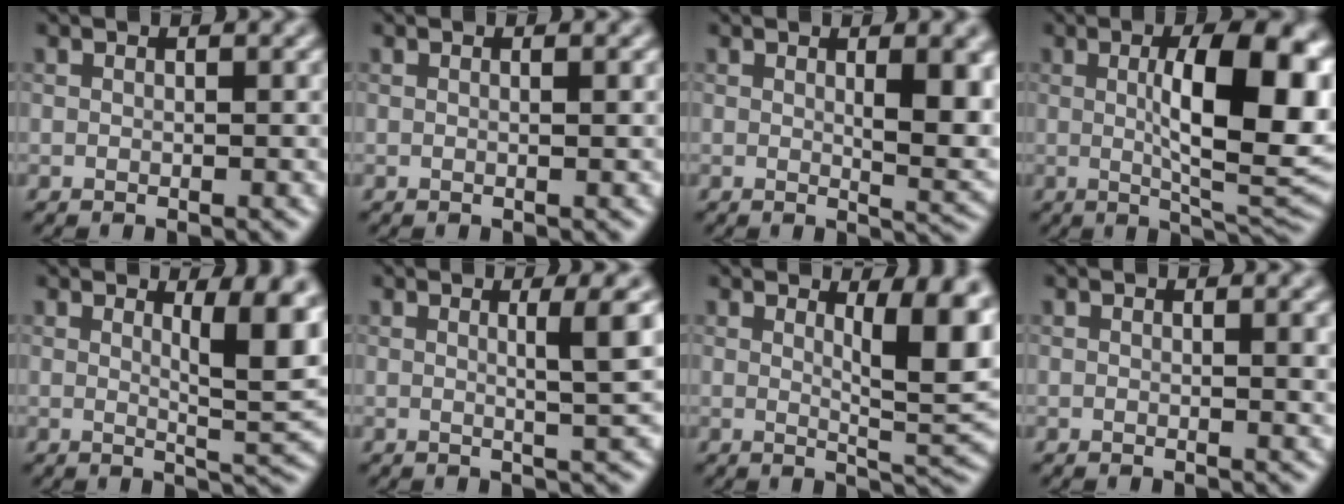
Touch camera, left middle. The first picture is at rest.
{"total": 0.7, "force": [0.1, 0.2, 0.6], "torque": [-0.006, 0.001, -0.003]}
{"total": 5.3, "force": [1.1, 1.5, 5.0], "torque": [-0.063, -0.006, 0.023]}
{"total": 11.3, "force": [1.1, 3.4, 10.7], "torque": [-0.146, -0.001, 0.021]}
{"total": 6.5, "force": [1.9, 1.6, 6.0], "torque": [-0.077, -0.011, 0.032]}
{"total": 4.0, "force": [0.9, 0.6, 3.8], "torque": [-0.051, 0.003, 0.010]}
{"total": 7.2, "force": [2.2, 2.0, 6.6], "torque": [-0.087, -0.011, 0.037]}
{"total": 1.5, "force": [0.3, 0.4, 1.4], "torque": [-0.015, -0.001, 0.003]}